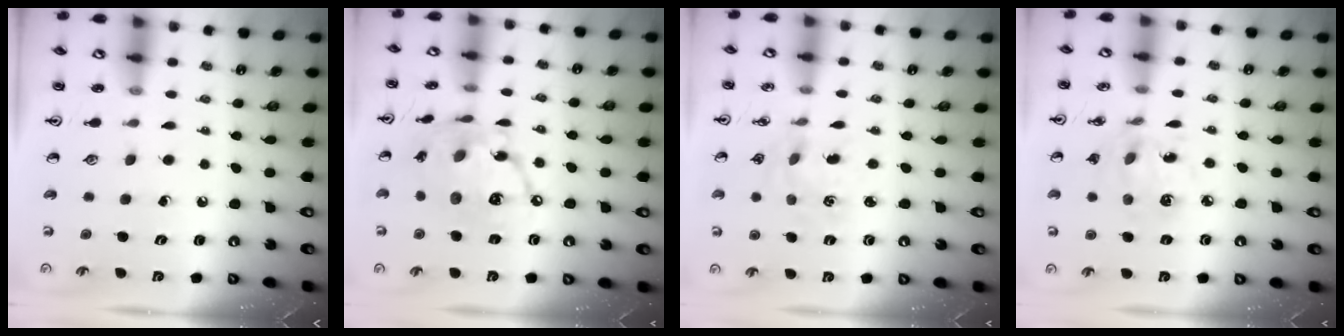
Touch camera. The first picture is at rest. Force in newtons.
{"total": 14.9, "press": 14.8, "slide": 1.4}
{"total": 2.2, "press": 2.2, "slide": 0.3}
{"total": 4.2, "press": 3.9, "slide": 1.5}